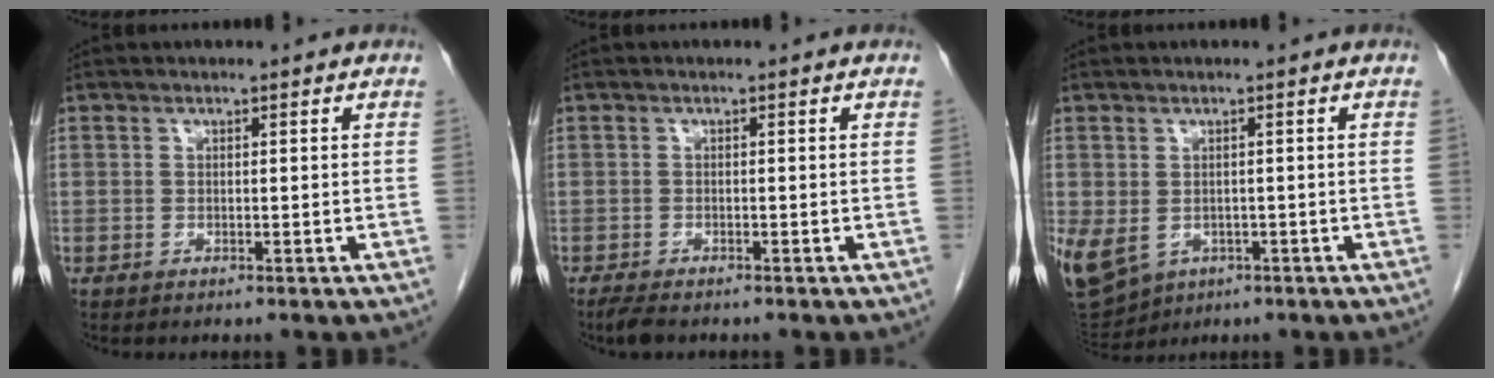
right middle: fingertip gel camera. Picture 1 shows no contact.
{"total": 2.3, "force": [-1.8, 0.5, 1.3], "torque": [-0.030, -0.007, -0.030]}
{"total": 15.9, "force": [-5.9, 12.6, 7.7], "torque": [-0.232, -0.016, -0.076]}